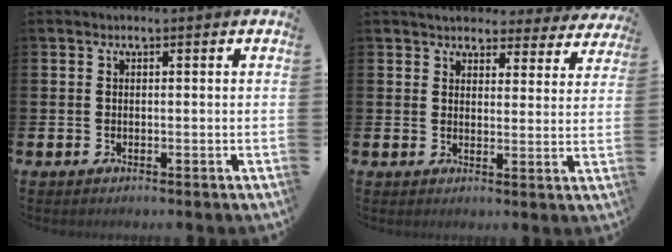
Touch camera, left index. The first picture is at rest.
{"total": 4.2, "force": [4.0, 1.3, 0.2], "torque": [-0.010, -0.029, 0.068]}